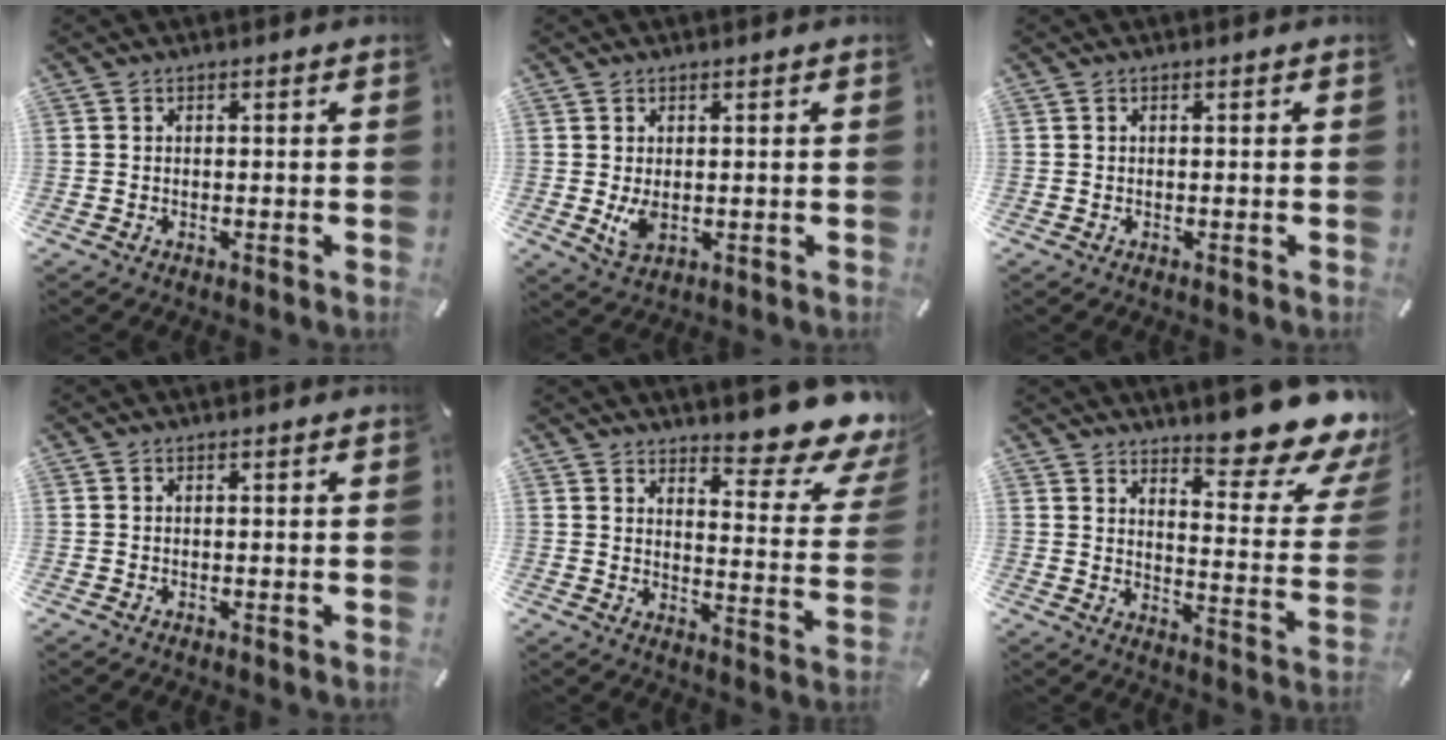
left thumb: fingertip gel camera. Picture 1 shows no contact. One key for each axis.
{"total": 4.5, "fx": 0.1, "fy": 2.7, "fz": 3.6, "tx": -0.070, "ty": -0.010, "tz": -0.002}
{"total": 0.0}
{"total": 0.0}
{"total": 11.7, "fx": 9.9, "fy": 3.3, "fz": 5.3, "tx": -0.062, "ty": -0.102, "tz": 0.163}
{"total": 15.3, "fx": 12.7, "fy": 3.9, "fz": 7.5, "tx": -0.085, "ty": -0.128, "tz": 0.206}